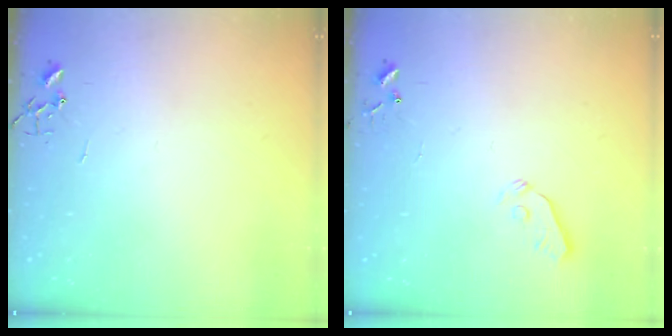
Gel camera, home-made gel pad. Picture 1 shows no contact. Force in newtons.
{"total": 3.3, "press": 3.2, "slide": 0.8}